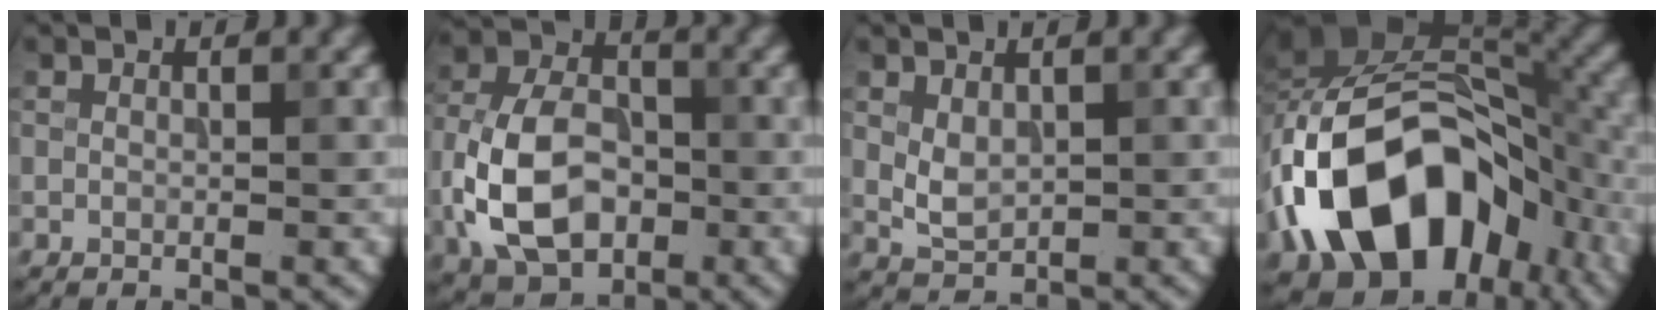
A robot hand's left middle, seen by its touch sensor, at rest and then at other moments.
{"total": 9.6, "force": [-2.4, 6.6, 6.5], "torque": [-0.144, 0.005, -0.051]}
{"total": 1.6, "force": [0.5, 1.1, 1.0], "torque": [-0.027, 0.003, 0.023]}
{"total": 15.8, "force": [-6.2, 10.3, 10.3], "torque": [-0.164, 0.019, -0.111]}